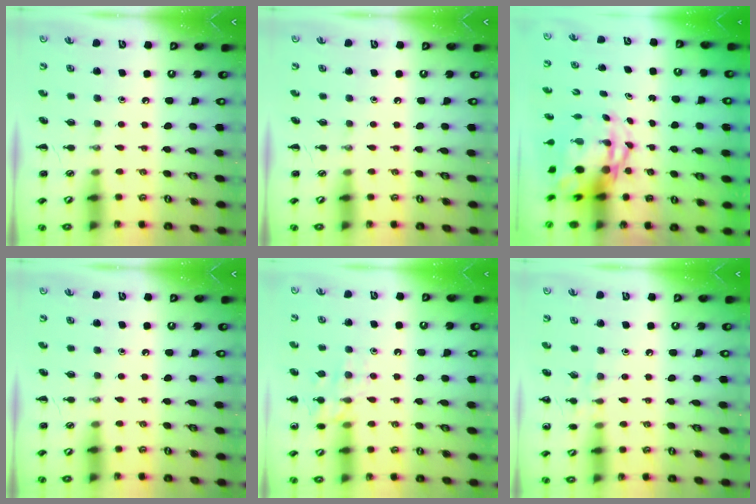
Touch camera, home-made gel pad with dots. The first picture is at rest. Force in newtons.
{"total": 0.0}
{"total": 5.2, "press": 5.0, "slide": 1.5}
{"total": 0.0}
{"total": 11.2, "press": 11.2, "slide": 0.8}
{"total": 6.6, "press": 6.3, "slide": 1.9}